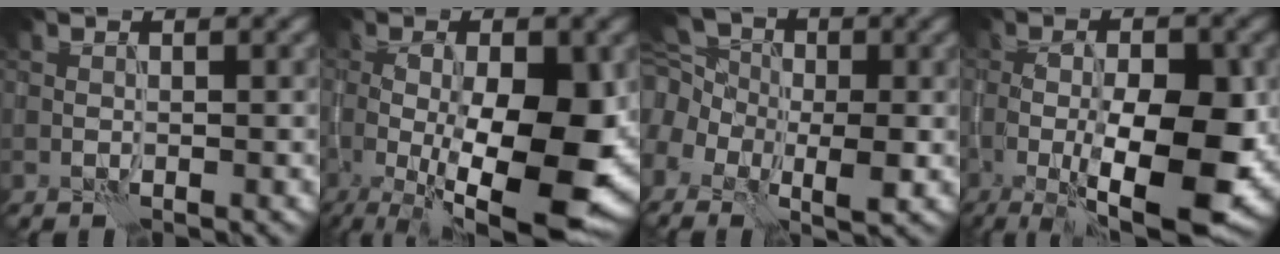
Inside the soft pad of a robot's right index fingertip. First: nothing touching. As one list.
[{"total": 12.9, "force": [-1.8, 4.5, 12.0], "torque": [-0.188, -0.017, -0.022]}, {"total": 8.0, "force": [-1.4, 5.6, 5.5], "torque": [-0.124, -0.007, -0.022]}, {"total": 10.8, "force": [-2.4, 3.7, 9.9], "torque": [-0.158, -0.012, -0.034]}]